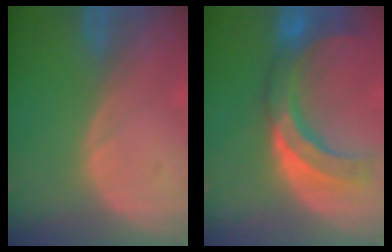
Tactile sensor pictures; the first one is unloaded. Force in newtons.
{"total": 10.1, "press": 9.5, "slide": 3.4}